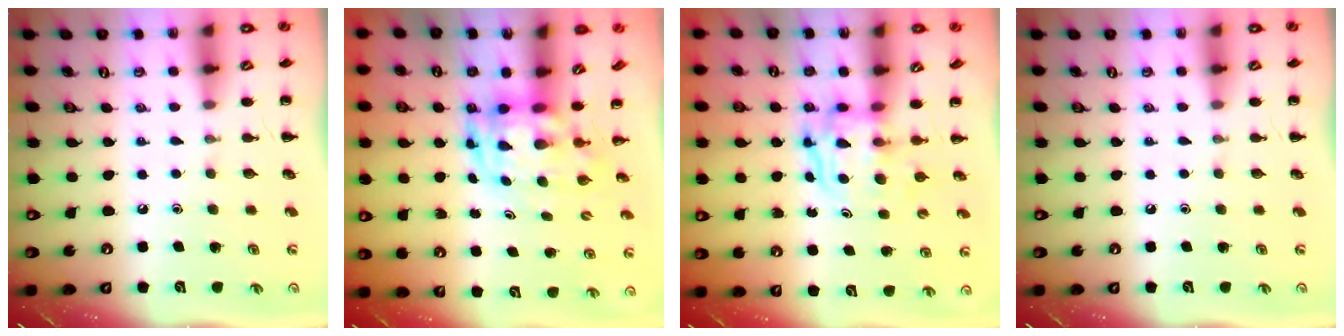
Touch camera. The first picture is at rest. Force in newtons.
{"total": 3.2, "press": 3.1, "slide": 0.7}
{"total": 3.6, "press": 3.6, "slide": 0.3}
{"total": 0.0}